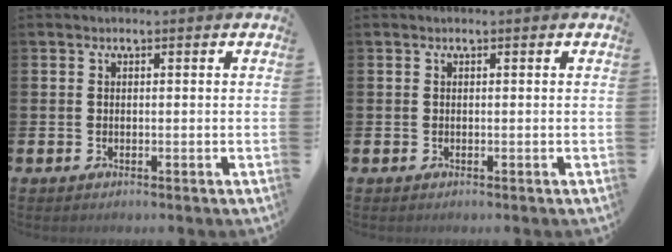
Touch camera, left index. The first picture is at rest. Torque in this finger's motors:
{"motor_torque": [0.00, 0.00, 0.00, 0.00]}